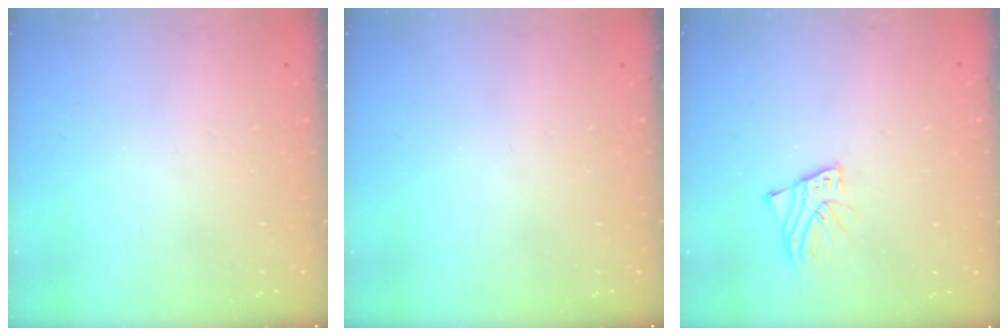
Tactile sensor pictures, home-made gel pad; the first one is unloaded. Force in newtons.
{"total": 0.0}
{"total": 2.7, "press": 2.7, "slide": 0.2}